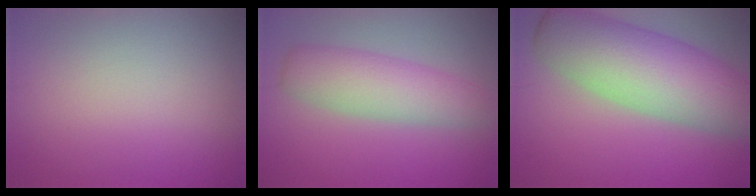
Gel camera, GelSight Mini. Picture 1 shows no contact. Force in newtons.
{"total": 4.9, "press": 4.9, "slide": 0.1}
{"total": 10.1, "press": 10.1, "slide": 0.3}